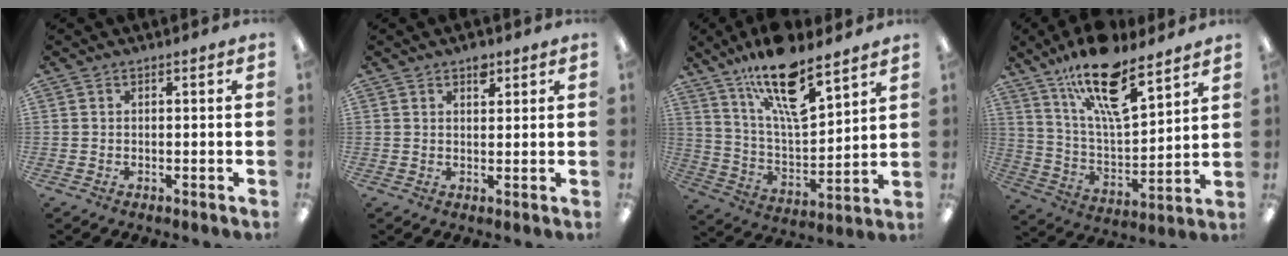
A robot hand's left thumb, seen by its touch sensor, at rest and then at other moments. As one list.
[{"total": 3.3, "force": [2.2, 1.8, 1.7], "torque": [-0.013, -0.008, 0.034]}, {"total": 18.6, "force": [13.0, 6.2, 11.8], "torque": [-0.199, -0.075, 0.220]}, {"total": 19.6, "force": [13.4, 7.0, 12.6], "torque": [-0.212, -0.074, 0.227]}]